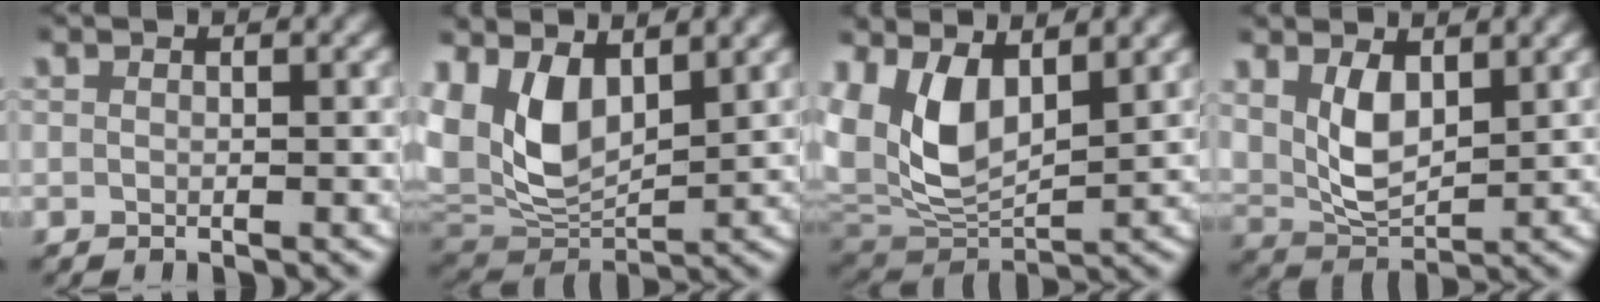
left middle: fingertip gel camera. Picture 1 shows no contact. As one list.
[{"total": 9.1, "force": [1.8, 7.1, 5.5], "torque": [-0.142, -0.015, 0.038]}, {"total": 8.5, "force": [2.2, 6.3, 5.2], "torque": [-0.138, -0.008, 0.043]}, {"total": 4.6, "force": [2.2, 2.9, 2.9], "torque": [-0.069, -0.014, 0.046]}]